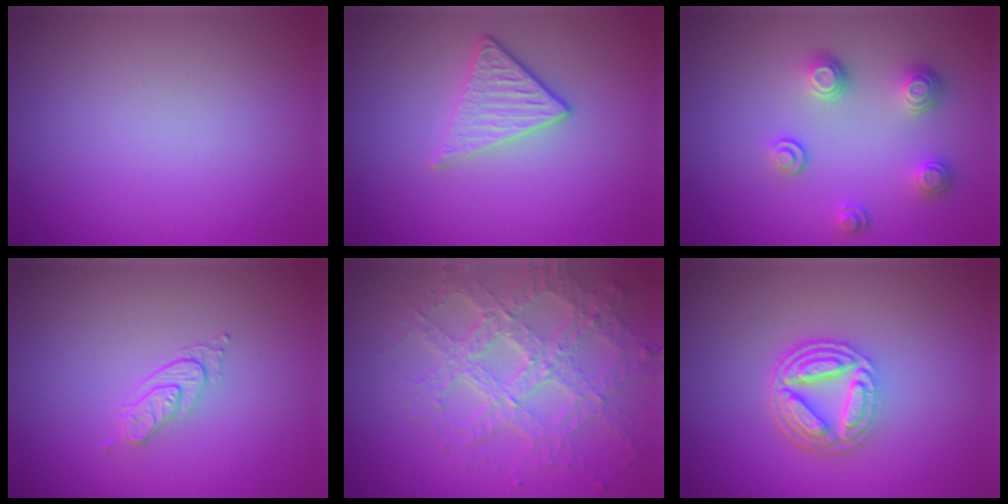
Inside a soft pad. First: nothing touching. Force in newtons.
{"total": 3.0, "press": 2.6, "slide": 1.6}
{"total": 3.3, "press": 2.6, "slide": 2.0}
{"total": 1.7, "press": 1.1, "slide": 1.3}
{"total": 6.6, "press": 4.7, "slide": 4.6}
{"total": 5.3, "press": 3.9, "slide": 3.6}